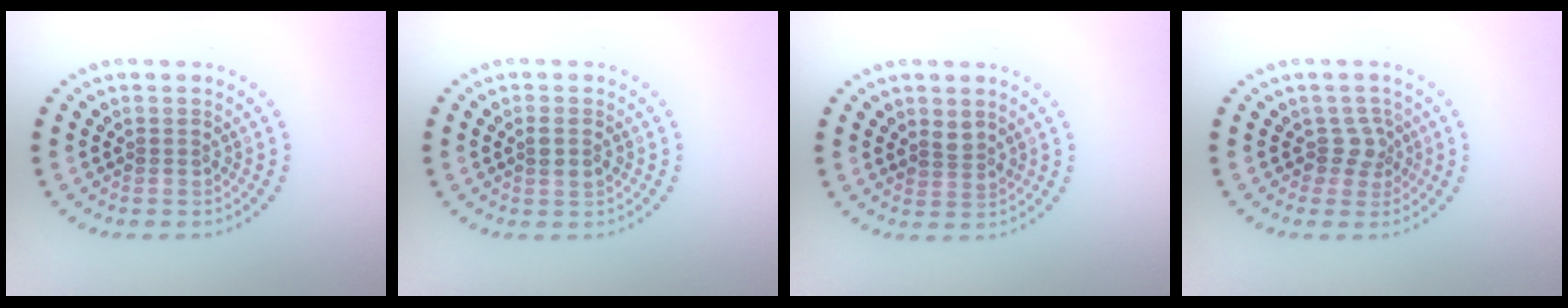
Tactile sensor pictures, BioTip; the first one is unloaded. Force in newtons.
{"total": 1.5, "press": 1.3, "slide": 0.6}
{"total": 1.5, "press": 1.3, "slide": 0.8}
{"total": 1.9, "press": 1.4, "slide": 1.3}